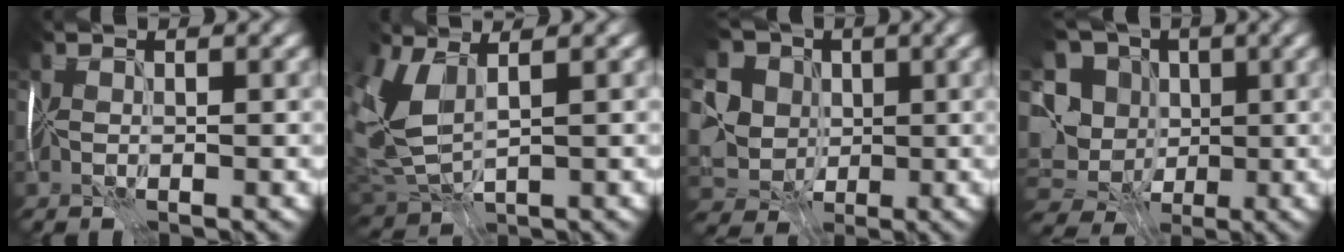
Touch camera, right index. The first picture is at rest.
{"total": 6.1, "force": [0.6, 3.0, 5.2], "torque": [-0.133, -0.005, 0.012]}
{"total": 7.5, "force": [1.1, 6.3, 3.9], "torque": [-0.077, 0.014, -0.001]}
{"total": 11.5, "force": [-0.3, 9.8, 6.1], "torque": [-0.125, -0.006, -0.015]}